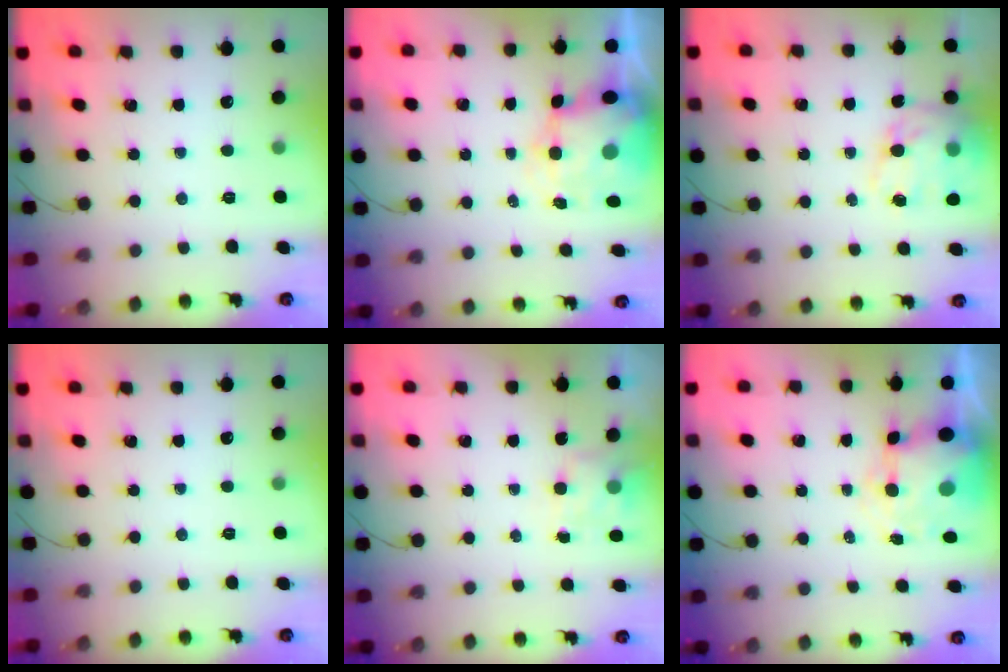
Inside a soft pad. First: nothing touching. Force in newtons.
{"total": 6.5, "press": 6.2, "slide": 2.0}
{"total": 13.1, "press": 12.6, "slide": 3.4}
{"total": 0.0}
{"total": 4.8, "press": 4.7, "slide": 1.1}
{"total": 8.6, "press": 8.4, "slide": 1.9}